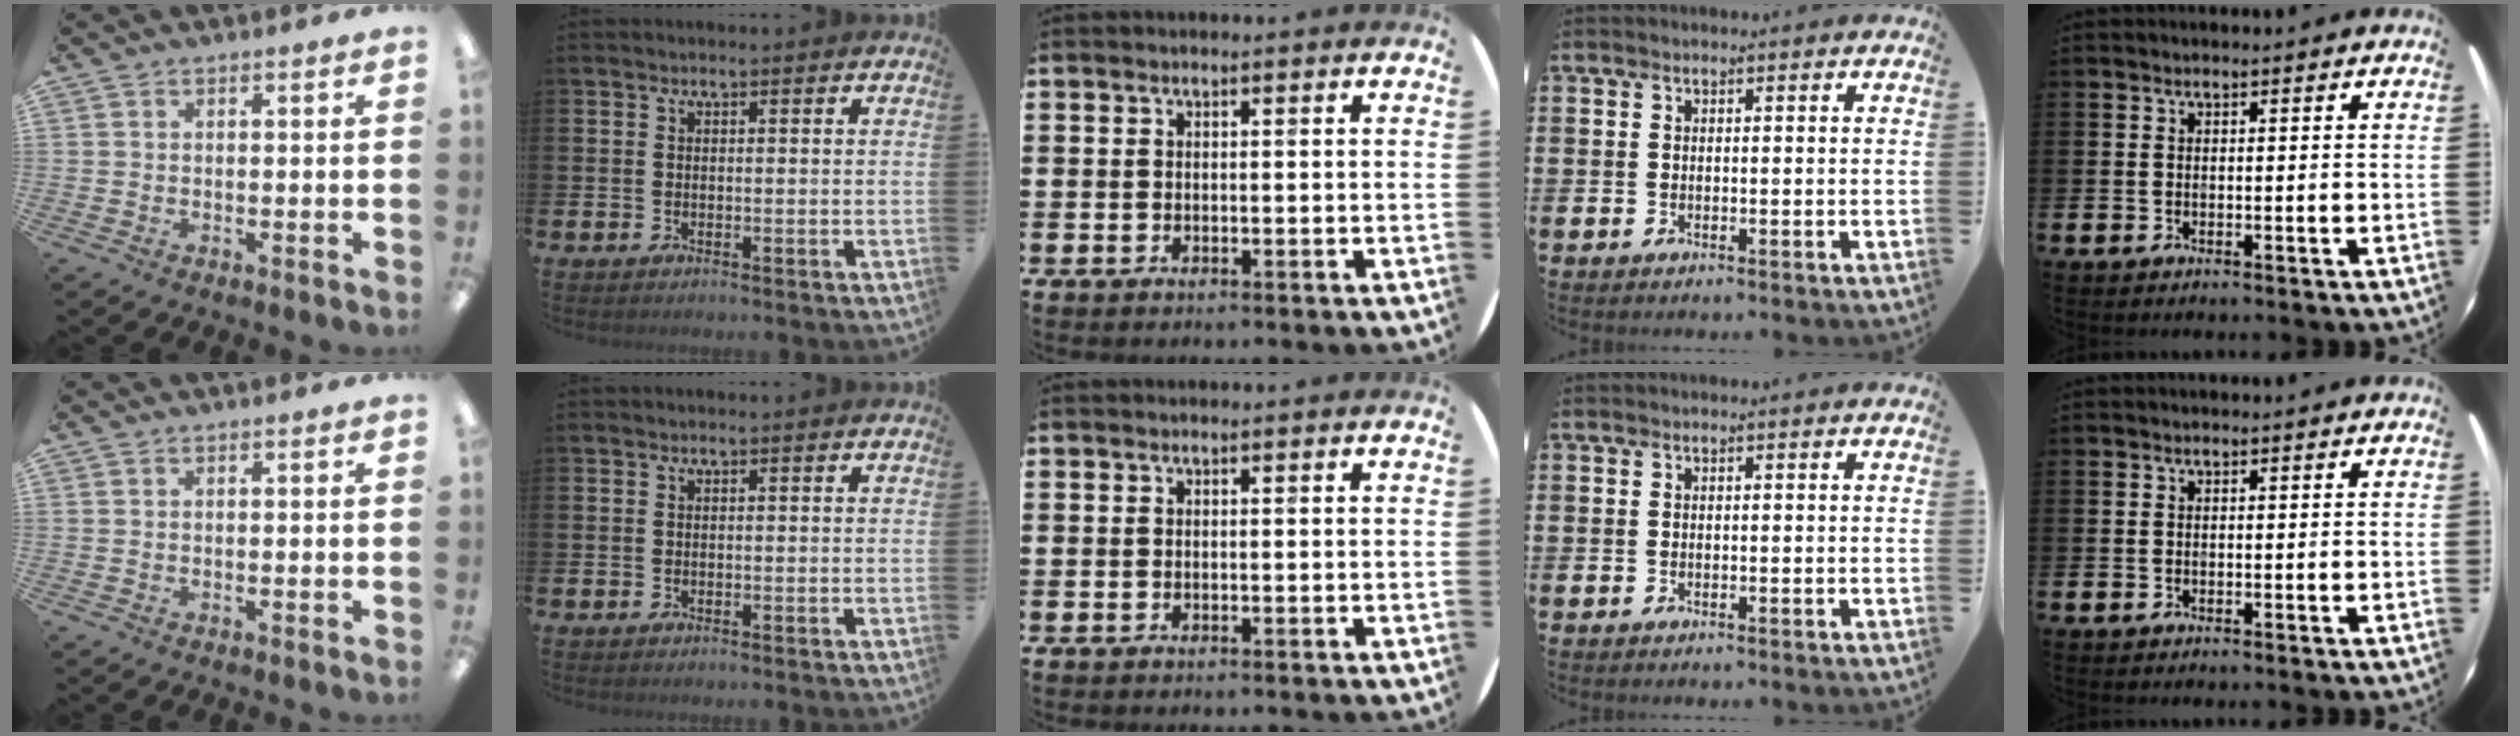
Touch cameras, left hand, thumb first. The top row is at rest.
{}